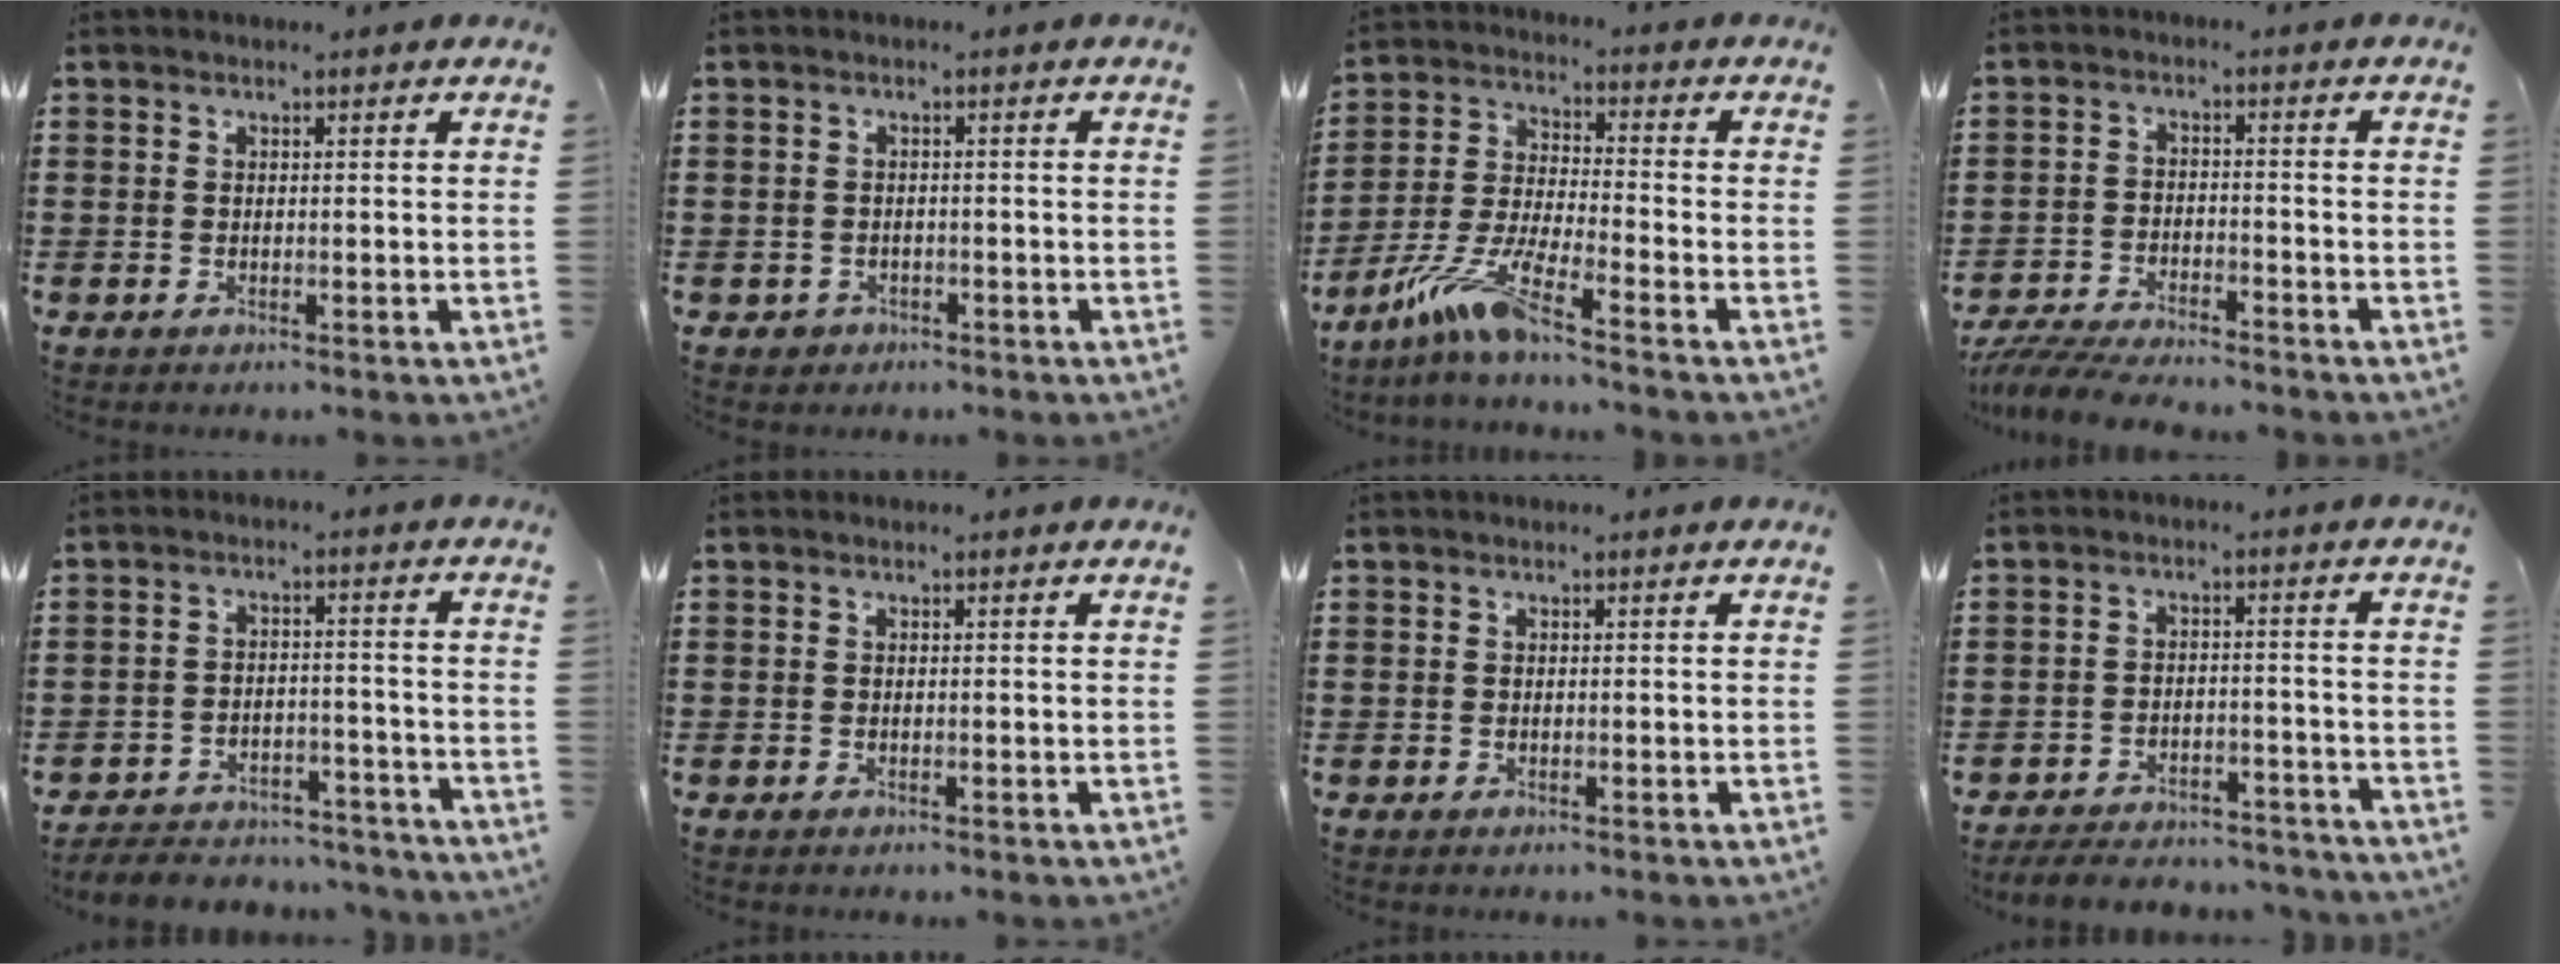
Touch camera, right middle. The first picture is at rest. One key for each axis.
{"total": 0.0}
{"total": 8.7, "fx": -6.3, "fy": 0.3, "fz": 5.9, "tx": -0.142, "ty": -0.021, "tz": -0.130}
{"total": 4.9, "fx": -4.8, "fy": 0.0, "fz": 1.1, "tx": -0.023, "ty": -0.002, "tz": -0.096}
{"total": 4.2, "fx": -4.2, "fy": 0.3, "fz": 0.2, "tx": -0.006, "ty": 0.006, "tz": -0.088}
{"total": 0.0}
{"total": 0.0}
{"total": 4.0, "fx": -3.9, "fy": 0.0, "fz": 0.6, "tx": -0.012, "ty": 0.003, "tz": -0.082}